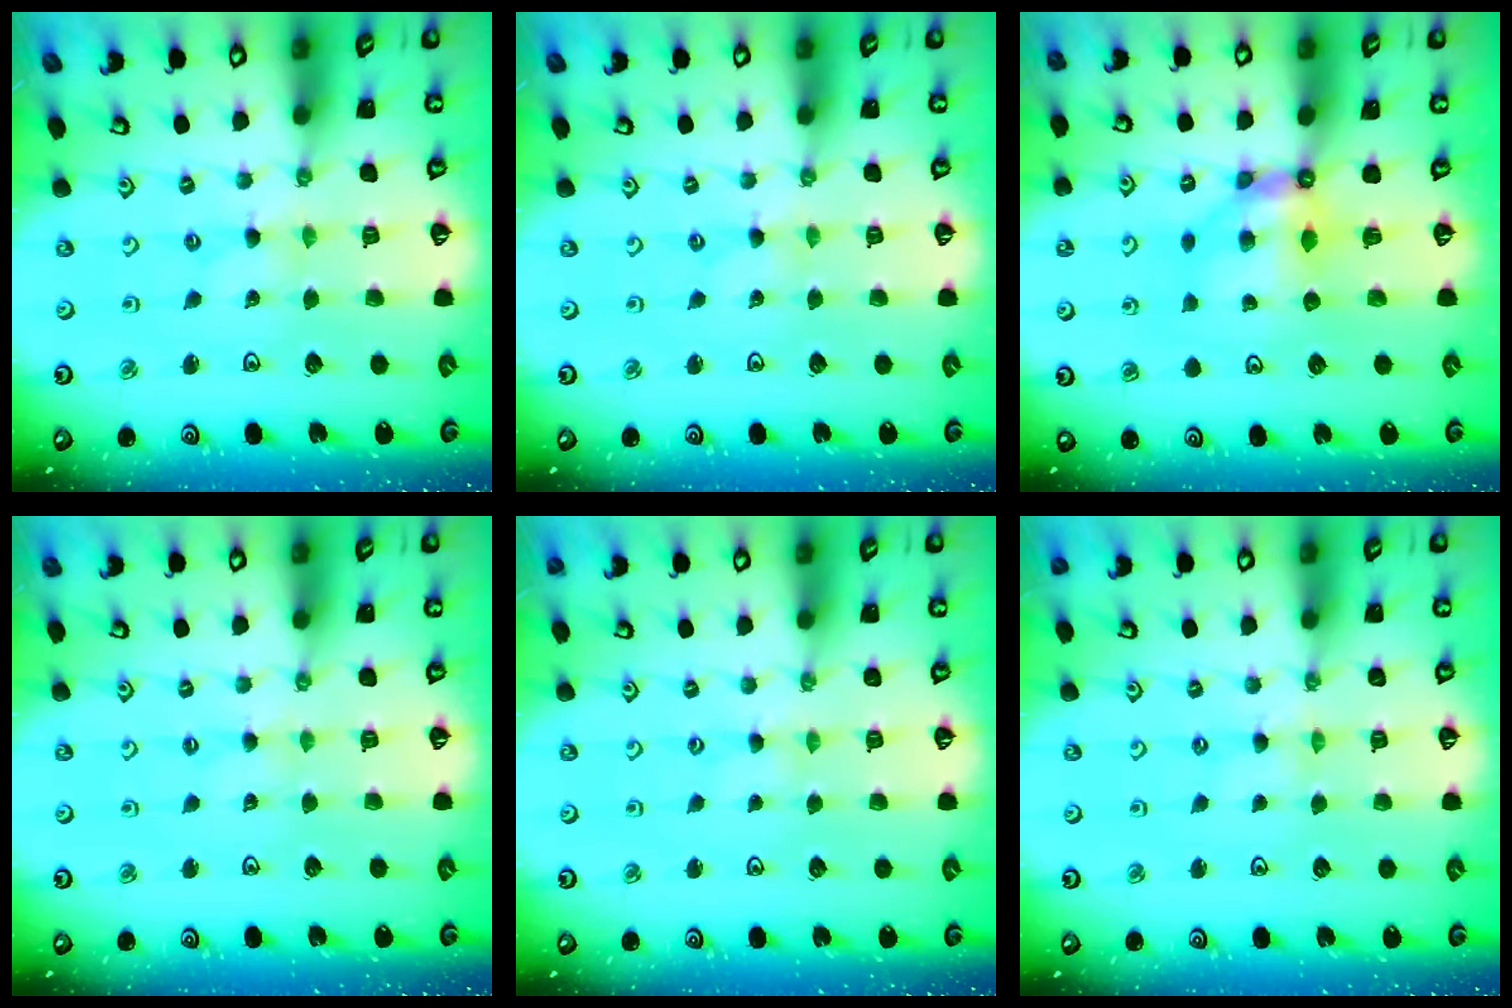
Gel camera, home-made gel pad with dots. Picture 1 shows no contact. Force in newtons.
{"total": 0.0}
{"total": 6.0, "press": 6.0, "slide": 0.3}
{"total": 0.0}
{"total": 0.0}
{"total": 0.8, "press": 0.8, "slide": 0.2}